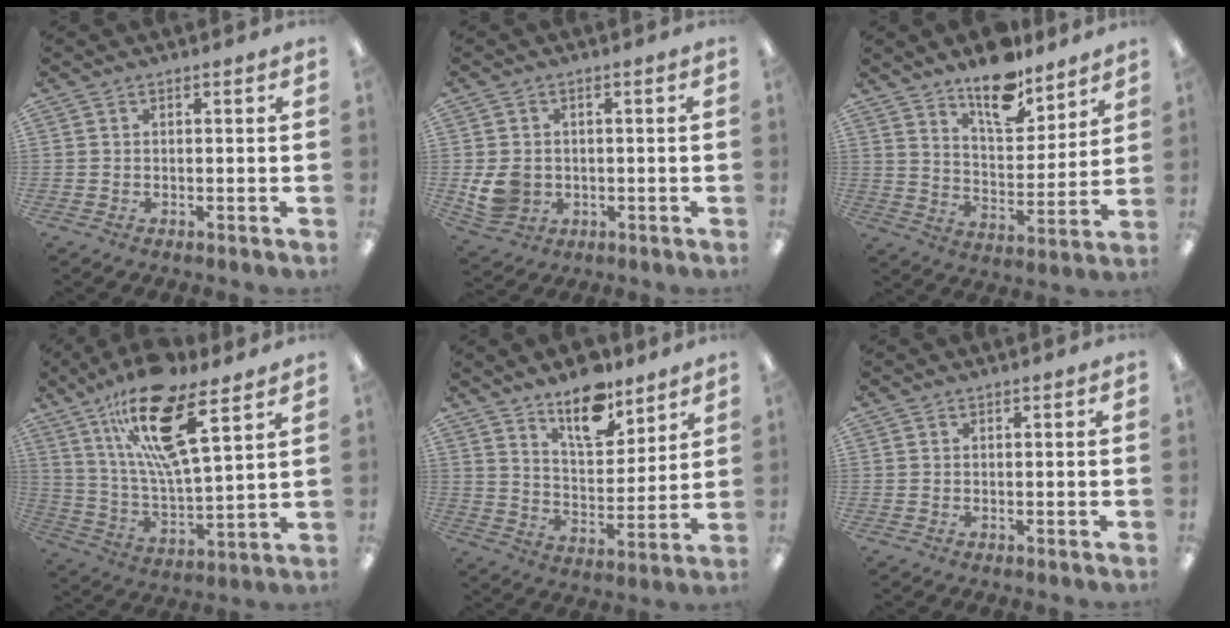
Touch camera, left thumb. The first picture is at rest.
{"total": 6.6, "force": [-0.4, 5.8, 3.2], "torque": [-0.065, 0.004, -0.005]}
{"total": 14.0, "force": [11.2, 5.6, 6.1], "torque": [-0.083, -0.078, 0.199]}
{"total": 20.8, "force": [12.4, 6.1, 15.5], "torque": [-0.280, -0.051, 0.202]}
{"total": 13.8, "force": [10.7, 5.7, 6.6], "torque": [-0.096, -0.067, 0.189]}
{"total": 0.0}